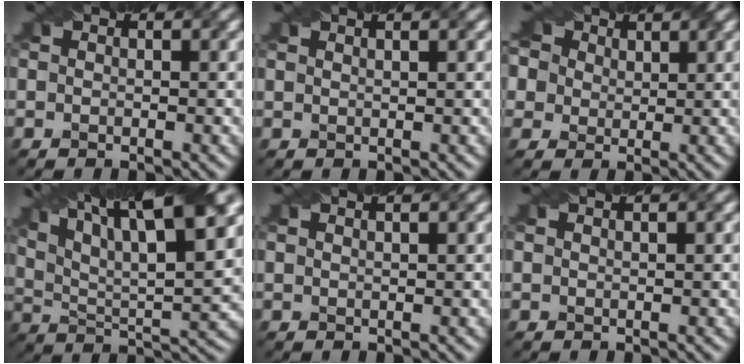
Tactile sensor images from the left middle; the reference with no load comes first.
{"total": 1.1, "force": [1.0, 0.1, 0.5], "torque": [0.000, 0.001, 0.003]}
{"total": 8.5, "force": [4.0, 6.5, 3.8], "torque": [-0.065, 0.034, 0.038]}
{"total": 16.9, "force": [10.5, 5.9, 11.9], "torque": [-0.202, 0.050, 0.152]}
{"total": 1.4, "force": [1.1, 0.3, 0.7], "torque": [0.003, 0.002, -0.001]}
{"total": 0.6, "force": [0.5, -0.3, 0.2], "torque": [-0.004, 0.005, 0.000]}